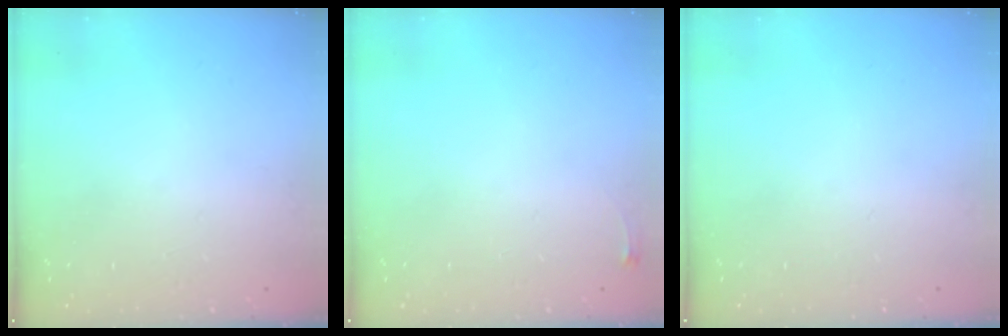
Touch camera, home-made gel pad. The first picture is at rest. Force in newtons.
{"total": 2.6, "press": 2.6, "slide": 0.6}
{"total": 0.0}